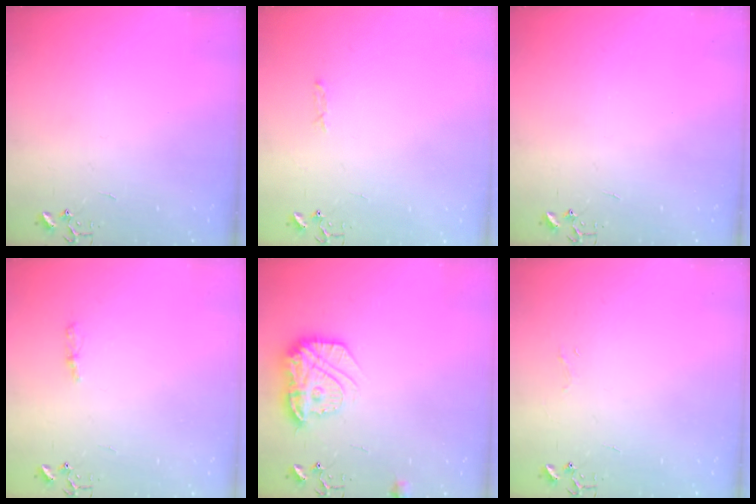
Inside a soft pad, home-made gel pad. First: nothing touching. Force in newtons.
{"total": 3.3, "press": 3.3, "slide": 0.4}
{"total": 0.0}
{"total": 4.2, "press": 4.1, "slide": 0.5}
{"total": 16.5, "press": 16.5, "slide": 1.1}
{"total": 3.3, "press": 3.3, "slide": 0.3}